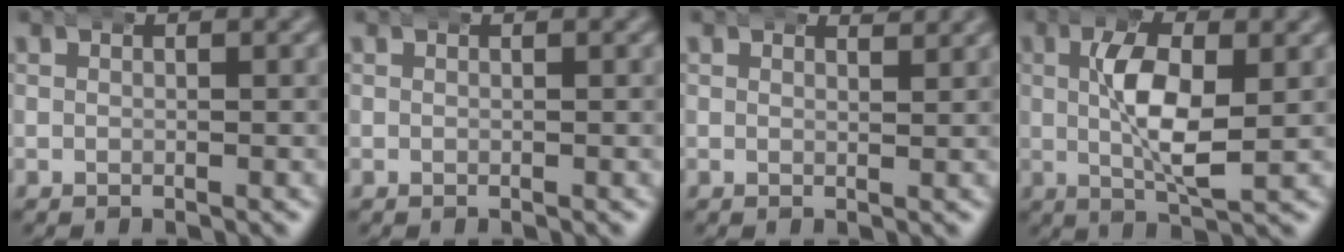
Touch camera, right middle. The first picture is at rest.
{"total": 0.0}
{"total": 1.1, "force": [1.1, 0.0, 0.1], "torque": [0.003, -0.005, 0.017]}
{"total": 5.5, "force": [0.7, 1.8, 5.2], "torque": [-0.098, -0.010, 0.013]}